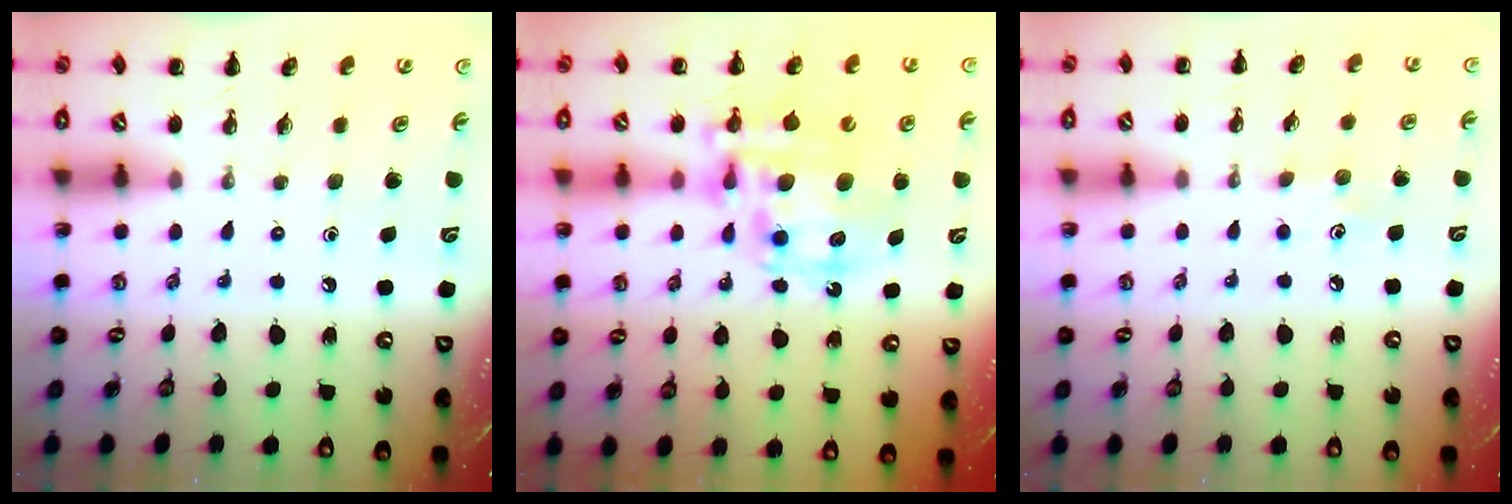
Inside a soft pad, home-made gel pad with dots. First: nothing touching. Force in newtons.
{"total": 15.5, "press": 15.1, "slide": 3.6}
{"total": 6.3, "press": 6.0, "slide": 2.0}